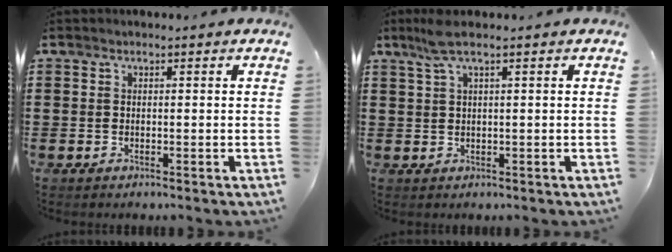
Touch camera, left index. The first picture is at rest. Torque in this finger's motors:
{"motor_torque": [1.39, 0.75, 0.29, 0.11]}